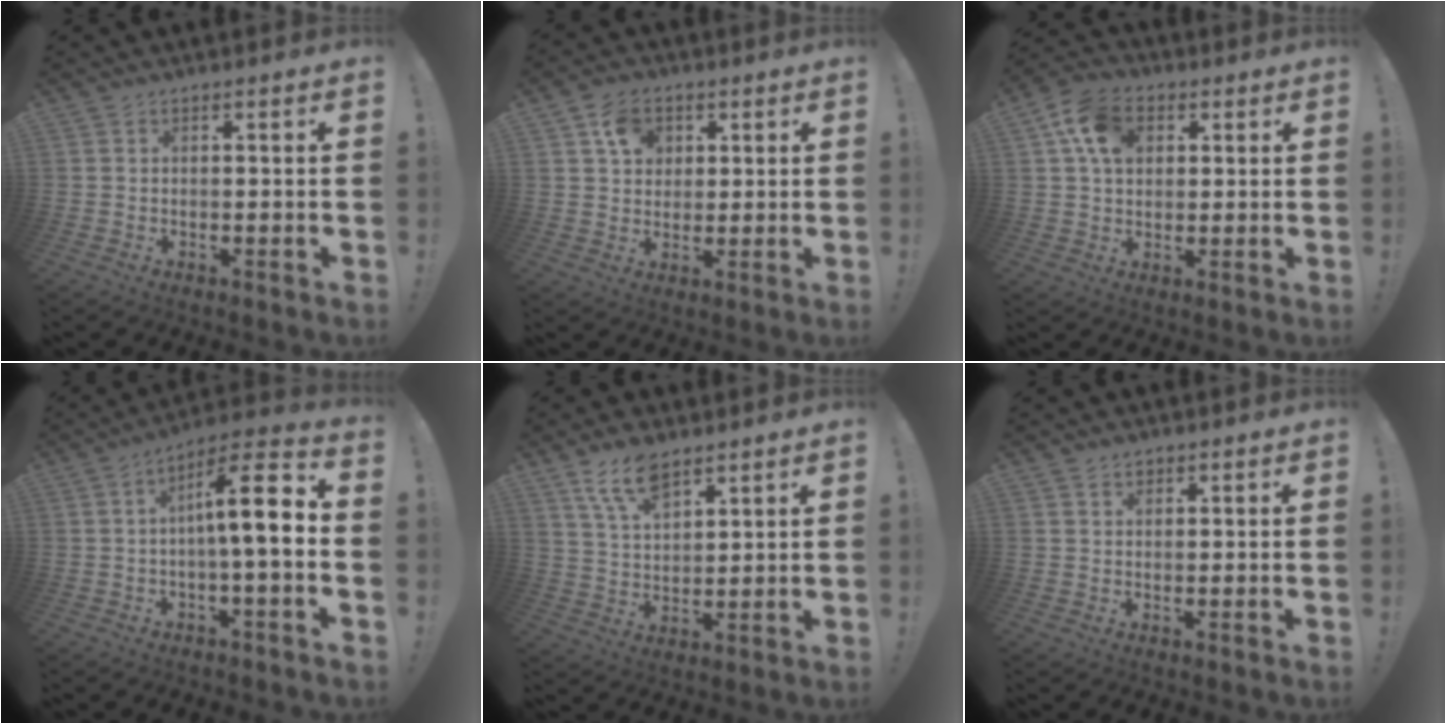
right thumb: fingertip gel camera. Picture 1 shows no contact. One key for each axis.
{"total": 8.4, "fx": 3.6, "fy": 6.8, "fz": 3.4, "tx": -0.046, "ty": -0.008, "tz": 0.067}
{"total": 11.6, "fx": 4.0, "fy": 8.7, "fz": 6.6, "tx": -0.115, "ty": 0.006, "tz": 0.081}
{"total": 13.3, "fx": 0.4, "fy": 2.6, "fz": 13.1, "tx": -0.208, "ty": -0.002, "tz": -0.003}
{"total": 9.9, "fx": 6.8, "fy": 4.4, "fz": 5.7, "tx": -0.112, "ty": -0.026, "tz": 0.129}
{"total": 1.5, "fx": 1.0, "fy": 1.1, "fz": 0.5, "tx": -0.002, "ty": -0.003, "tz": 0.017}